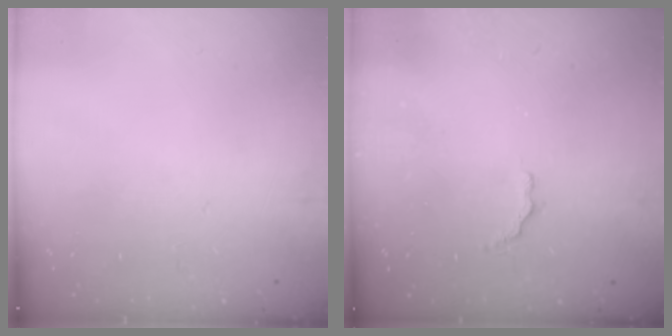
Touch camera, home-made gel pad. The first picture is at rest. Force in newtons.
{"total": 2.6, "press": 2.5, "slide": 0.9}